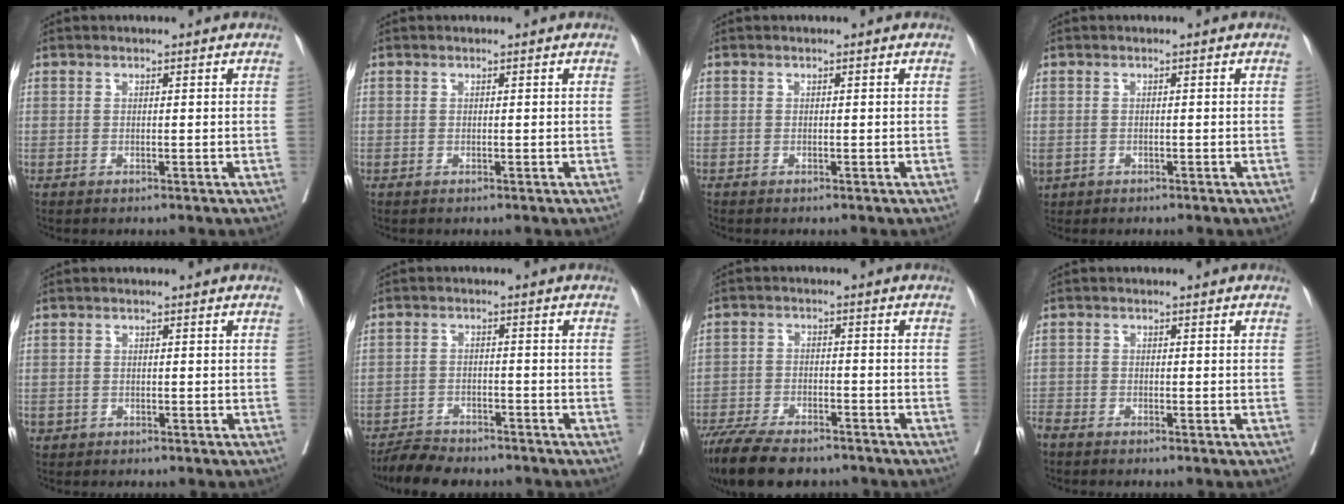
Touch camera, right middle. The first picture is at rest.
{"total": 0.0}
{"total": 0.0}
{"total": 2.1, "force": [-1.1, 1.6, 0.8], "torque": [-0.020, -0.002, -0.013]}
{"total": 0.9, "force": [-0.4, 0.7, 0.1], "torque": [-0.002, 0.004, -0.004]}
{"total": 6.5, "force": [-6.0, 1.6, 1.8], "torque": [-0.026, -0.013, -0.099]}
{"total": 12.8, "force": [-10.5, 3.7, 6.3], "torque": [-0.109, -0.017, -0.167]}
{"total": 2.8, "force": [-2.7, 0.5, 0.8], "torque": [-0.012, -0.006, -0.054]}